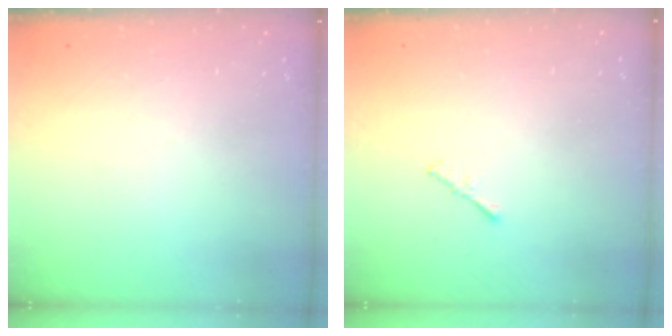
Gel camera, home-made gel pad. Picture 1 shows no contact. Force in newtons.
{"total": 0.7, "press": 0.6, "slide": 0.3}